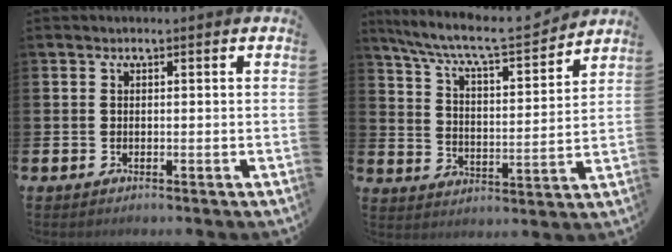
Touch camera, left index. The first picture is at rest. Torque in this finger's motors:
{"motor_torque": [0.91, -1.23, 0.50, 0.21]}